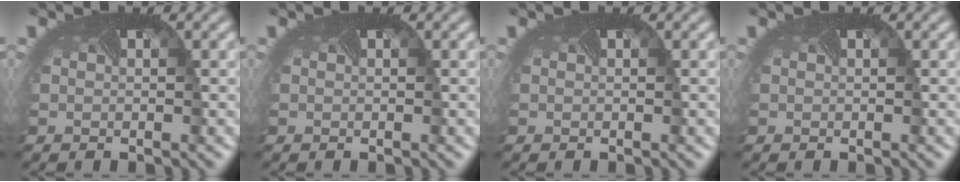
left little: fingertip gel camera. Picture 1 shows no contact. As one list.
[{"total": 0.0}, {"total": 0.0}, {"total": 0.0}]